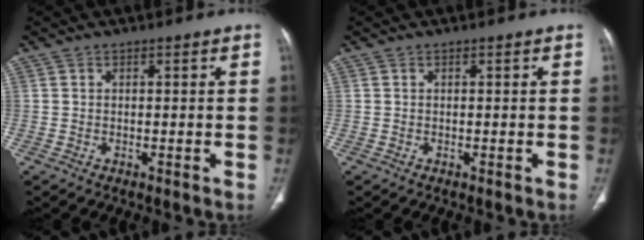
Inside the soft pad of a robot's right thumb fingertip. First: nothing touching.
{"total": 0.0}